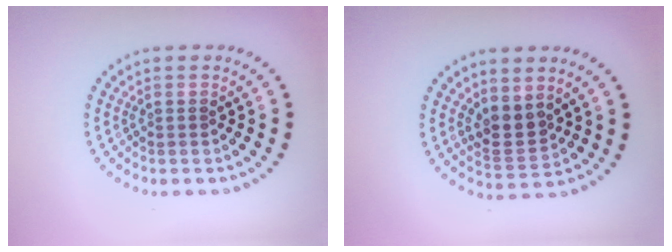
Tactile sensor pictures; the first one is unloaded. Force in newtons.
{"total": 2.6, "press": 2.3, "slide": 1.3}